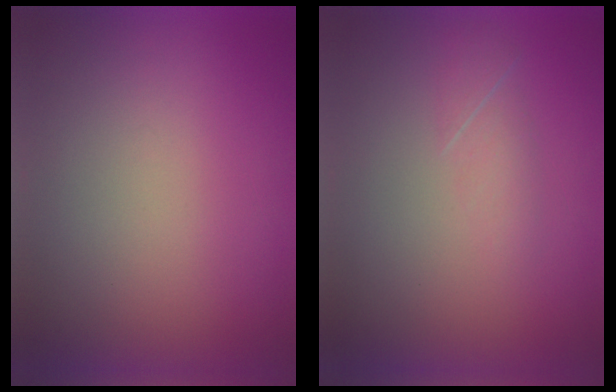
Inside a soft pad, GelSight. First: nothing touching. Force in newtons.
{"total": 2.2}